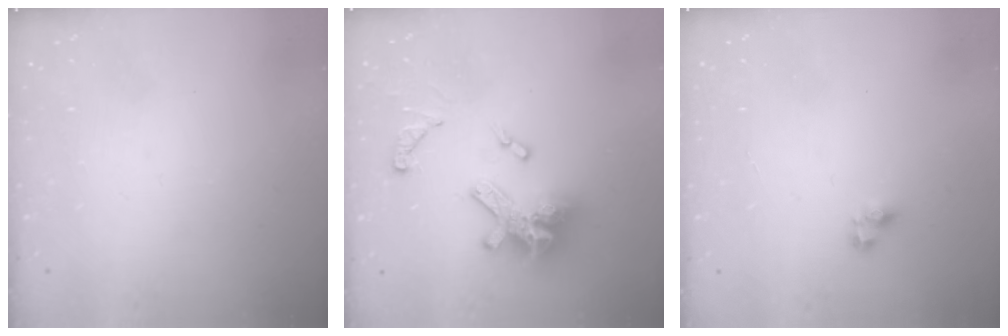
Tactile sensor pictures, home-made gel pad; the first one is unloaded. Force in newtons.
{"total": 17.3, "press": 17.2, "slide": 1.9}
{"total": 3.5, "press": 3.5, "slide": 0.1}